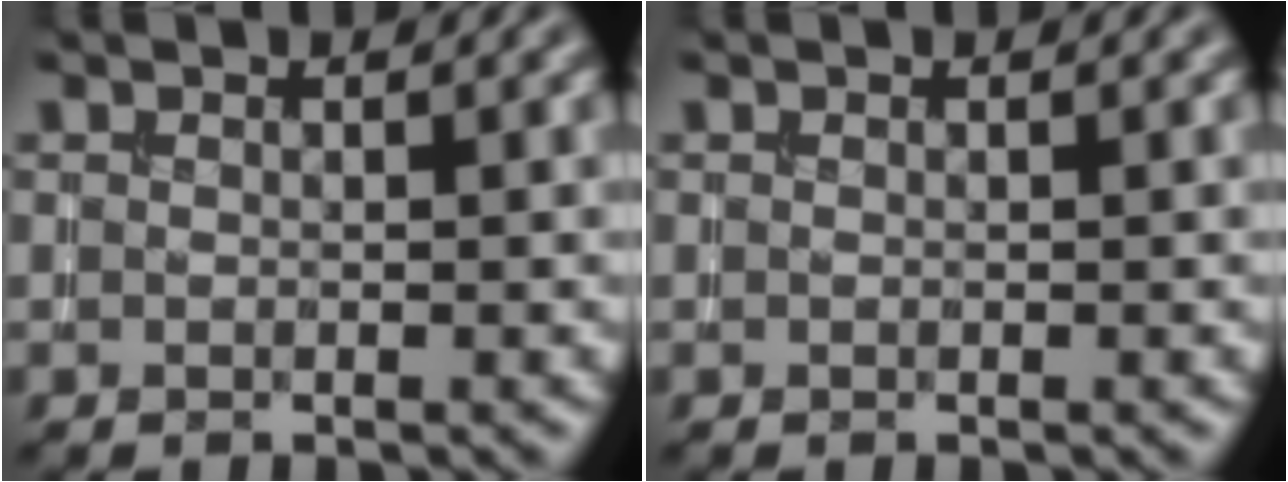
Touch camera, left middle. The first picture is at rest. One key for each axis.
{"total": 0.0}